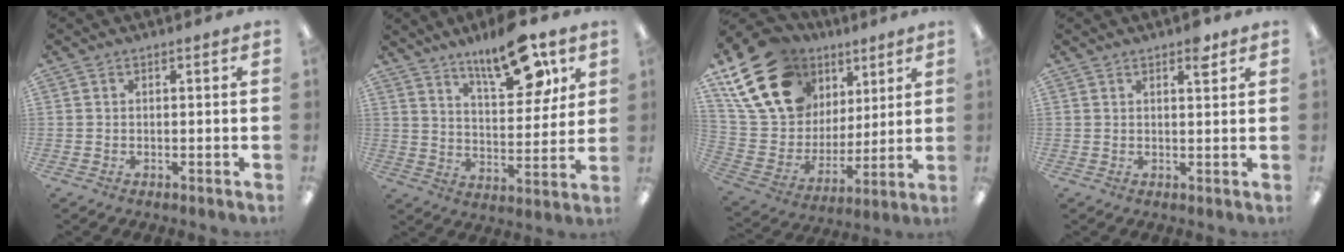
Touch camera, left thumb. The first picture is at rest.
{"total": 15.8, "force": [11.0, 5.8, 9.8], "torque": [-0.144, -0.055, 0.181]}
{"total": 23.1, "force": [11.6, 16.6, 11.1], "torque": [-0.217, -0.035, 0.228]}
{"total": 3.5, "force": [2.4, 1.2, 2.3], "torque": [-0.018, -0.011, 0.034]}